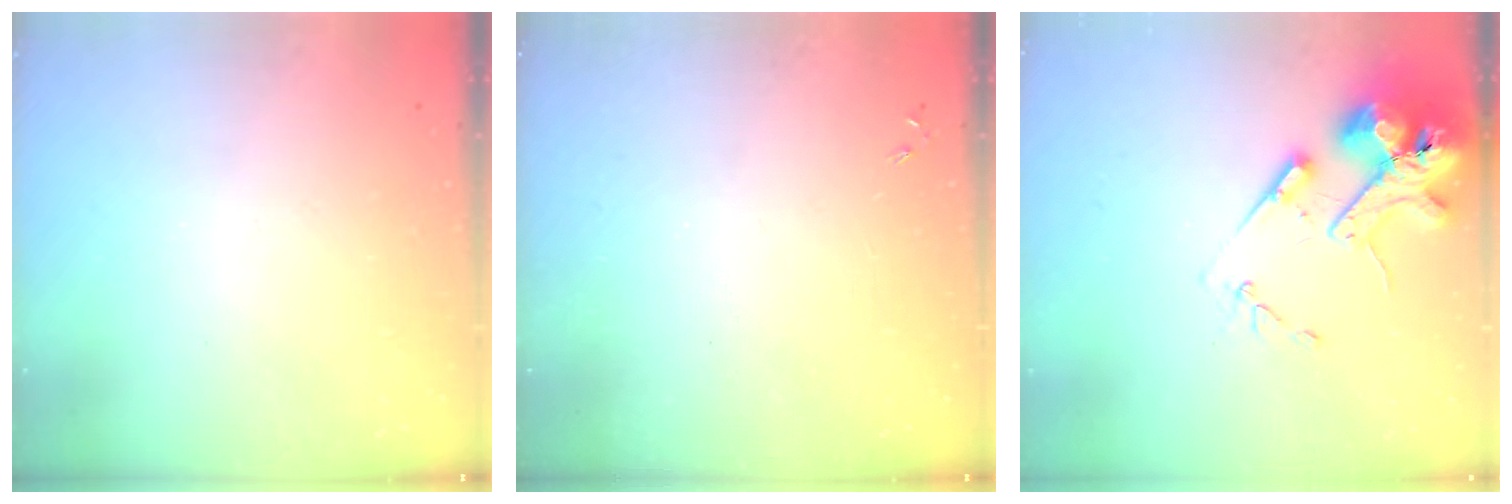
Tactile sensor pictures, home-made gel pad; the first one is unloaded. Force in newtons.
{"total": 0.0}
{"total": 14.7, "press": 14.5, "slide": 2.0}